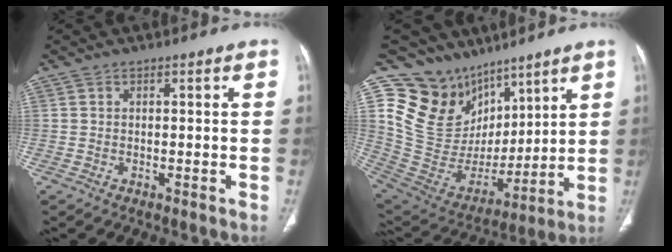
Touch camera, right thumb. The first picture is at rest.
{"total": 18.9, "force": [12.2, 13.2, 5.6], "torque": [-0.058, -0.052, 0.249]}